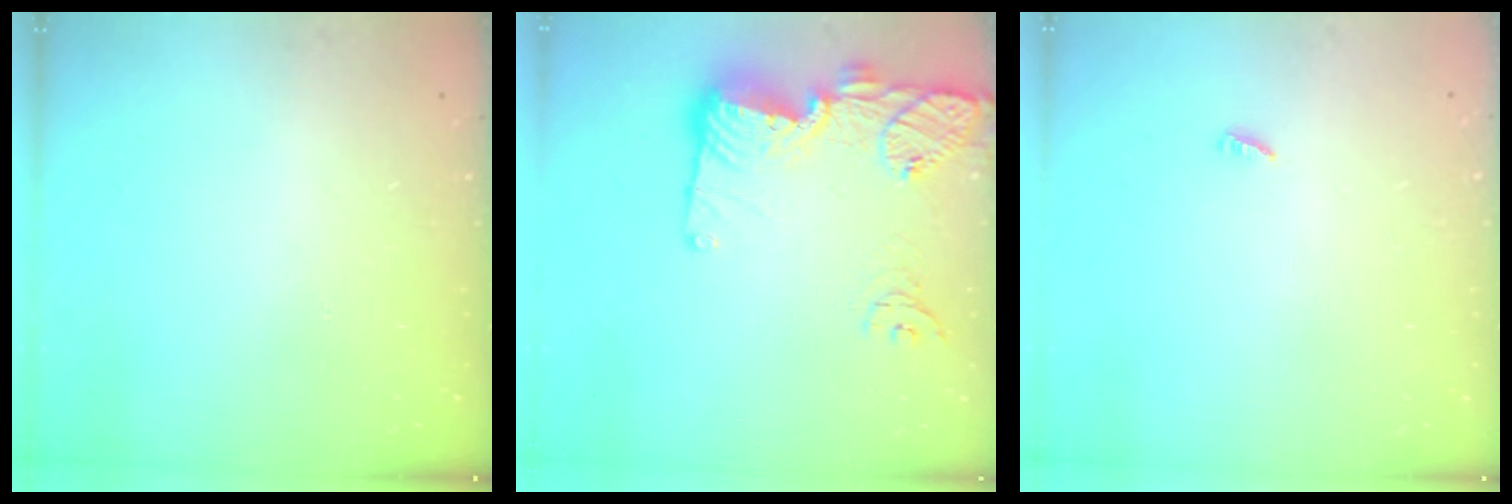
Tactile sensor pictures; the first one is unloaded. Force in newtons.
{"total": 19.0, "press": 18.0, "slide": 5.9}
{"total": 1.9, "press": 1.9, "slide": 0.3}